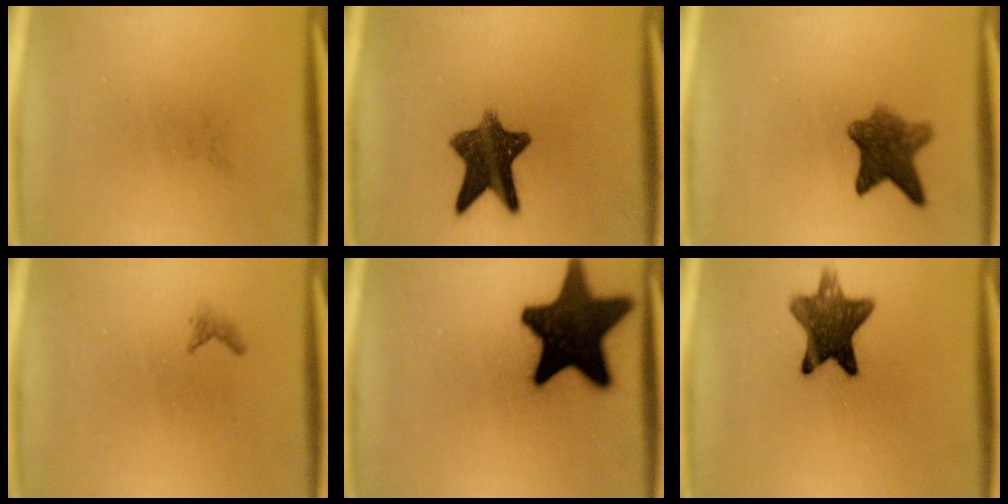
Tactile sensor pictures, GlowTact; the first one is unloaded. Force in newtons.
{"total": 10.2}
{"total": 7.1}
{"total": 0.7}
{"total": 19.2}
{"total": 10.6}